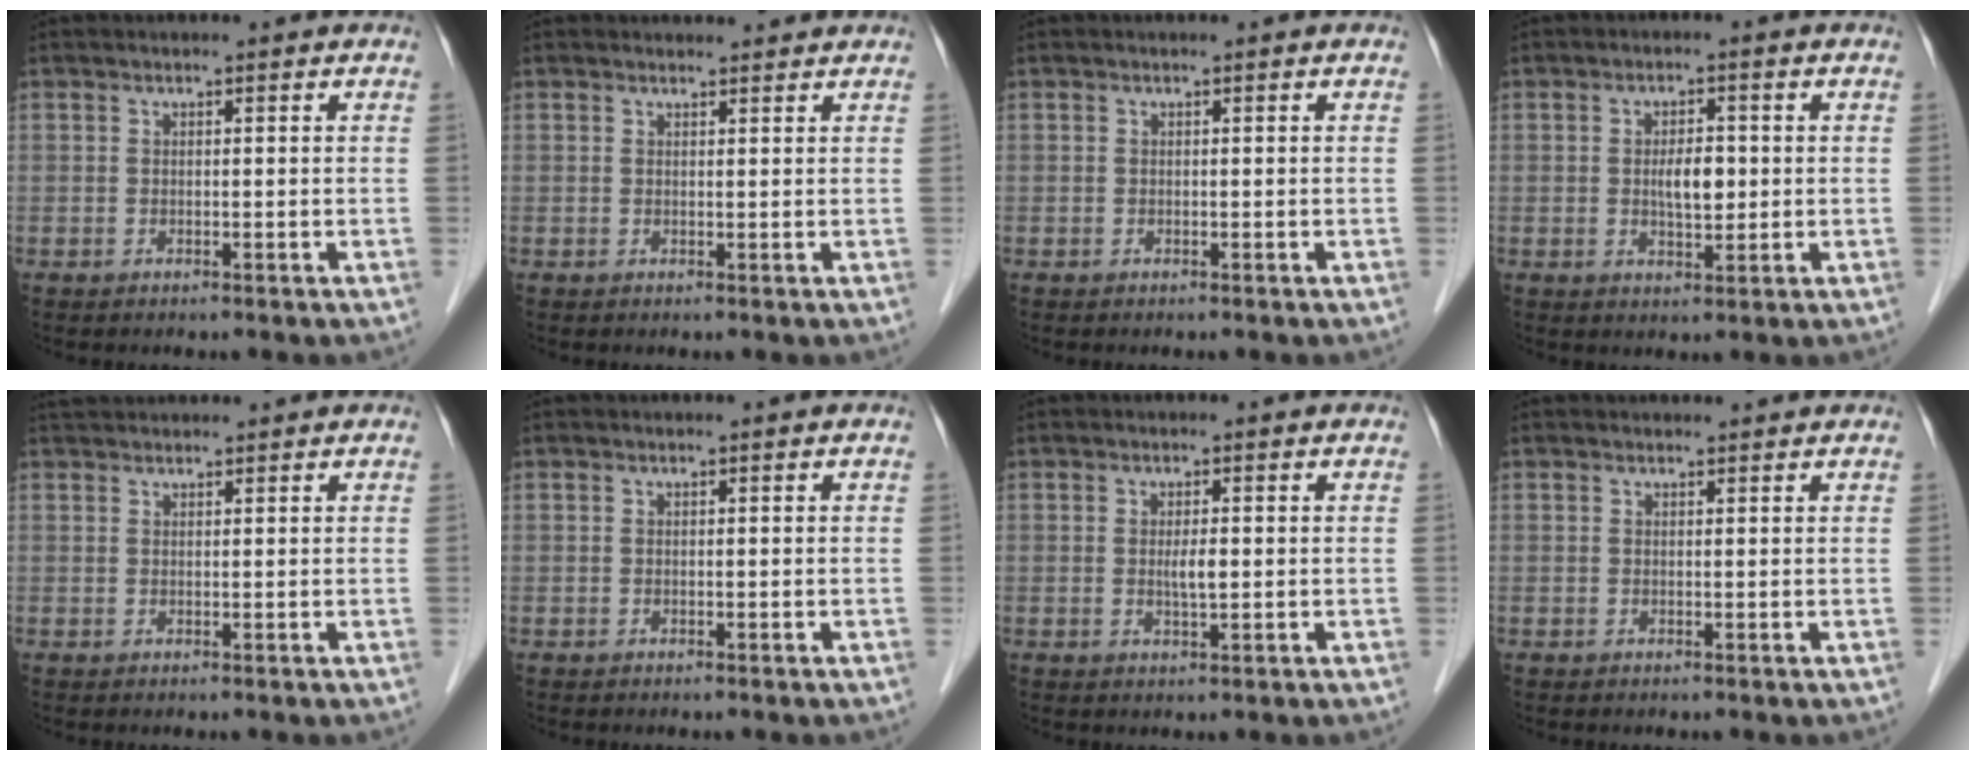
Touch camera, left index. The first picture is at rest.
{"total": 2.8, "force": [2.7, 0.7, 0.2], "torque": [-0.008, 0.012, 0.032]}
{"total": 0.0}
{"total": 4.1, "force": [0.1, 1.7, 3.7], "torque": [-0.066, 0.000, 0.005]}
{"total": 3.6, "force": [3.5, 0.6, 1.0], "torque": [-0.014, 0.038, 0.059]}
{"total": 0.0}
{"total": 2.2, "force": [0.1, 0.4, 2.1], "torque": [-0.042, -0.002, 0.003]}
{"total": 1.8, "force": [1.8, 0.4, 0.1], "torque": [-0.011, 0.010, 0.021]}